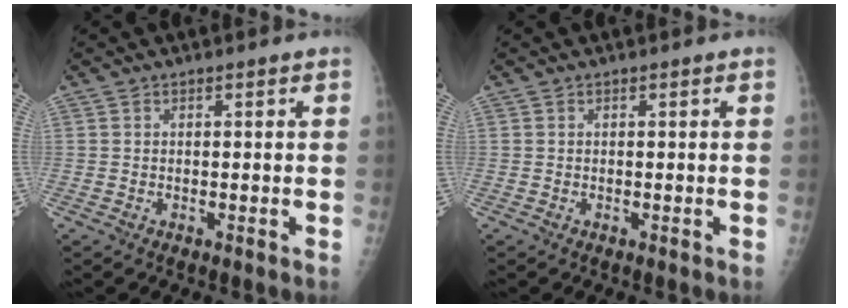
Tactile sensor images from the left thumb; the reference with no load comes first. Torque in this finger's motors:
{"motor_torque": [0.00, 0.00, -0.02, -0.02, 0.00]}